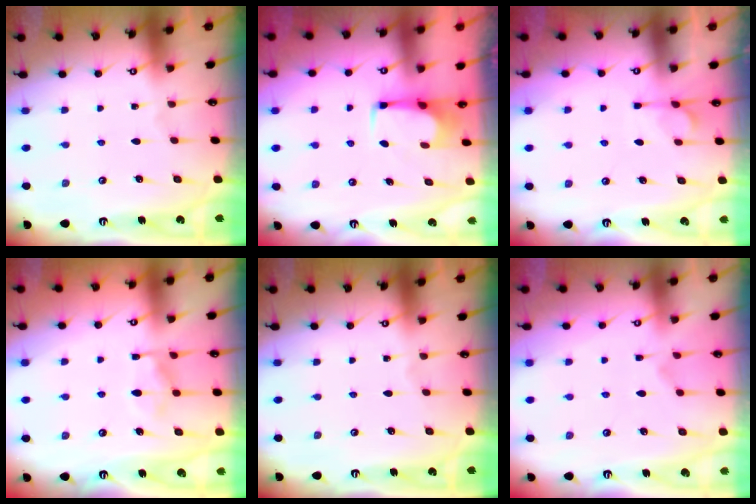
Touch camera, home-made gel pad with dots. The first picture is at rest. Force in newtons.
{"total": 2.7, "press": 2.6, "slide": 0.4}
{"total": 3.3, "press": 3.0, "slide": 1.3}
{"total": 9.1, "press": 9.0, "slide": 1.0}
{"total": 0.0}
{"total": 2.3, "press": 2.0, "slide": 1.1}